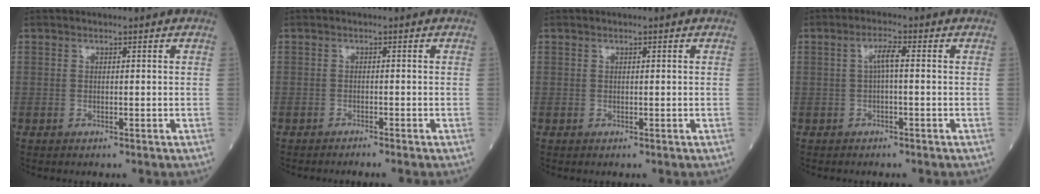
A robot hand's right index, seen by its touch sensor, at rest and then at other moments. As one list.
[{"total": 1.7, "force": [-1.5, -0.5, 0.6], "torque": [-0.005, 0.003, -0.023]}, {"total": 0.0}, {"total": 2.5, "force": [0.2, 0.2, 2.5], "torque": [-0.050, 0.008, 0.004]}]